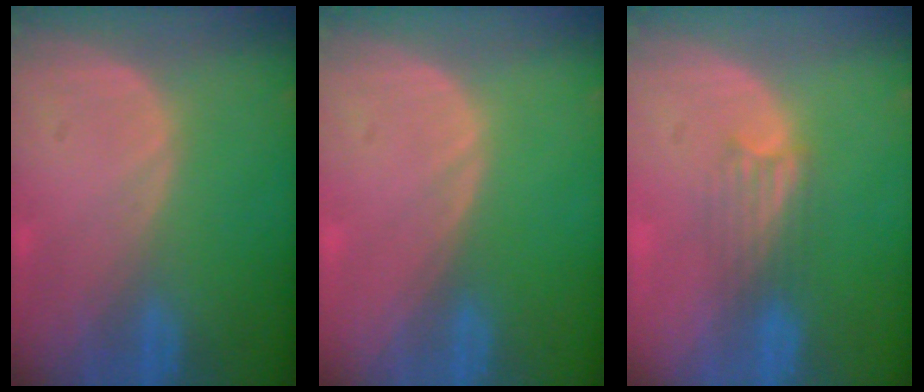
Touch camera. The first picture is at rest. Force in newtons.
{"total": 0.0}
{"total": 3.3, "press": 2.9, "slide": 1.5}